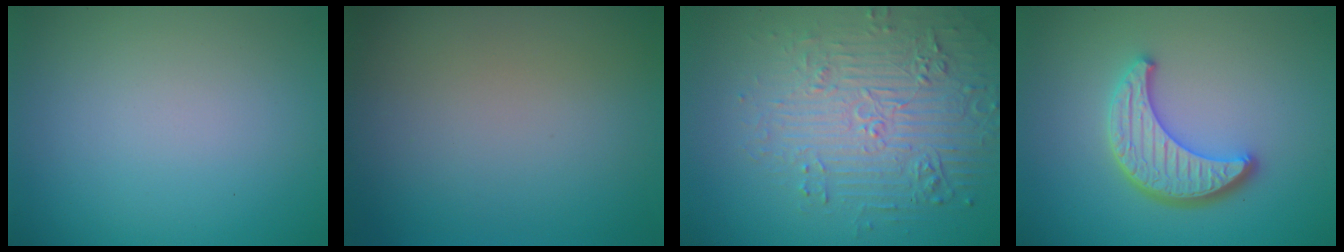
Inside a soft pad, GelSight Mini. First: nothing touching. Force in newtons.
{"total": 0.0}
{"total": 6.0, "press": 4.8, "slide": 3.6}
{"total": 4.5, "press": 3.8, "slide": 2.4}